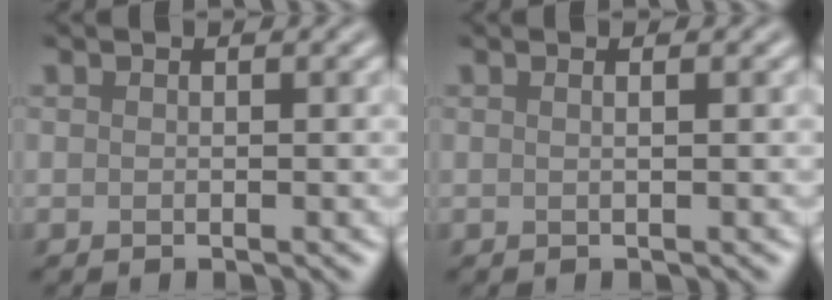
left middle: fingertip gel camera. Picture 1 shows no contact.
{"total": 1.4, "force": [0.5, 0.7, 1.1], "torque": [0.001, 0.004, -0.013]}